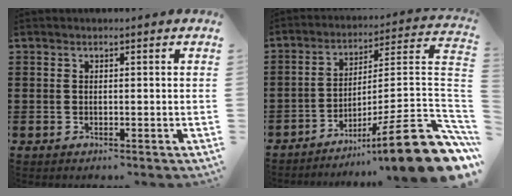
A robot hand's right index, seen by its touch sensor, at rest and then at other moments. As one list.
[{"total": 14.3, "force": [-8.0, 0.8, 11.8], "torque": [-0.165, 0.007, -0.138]}]